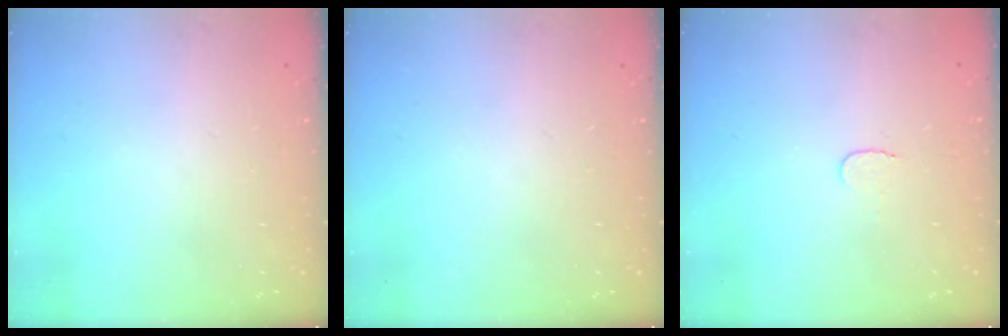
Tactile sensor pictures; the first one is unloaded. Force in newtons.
{"total": 0.0}
{"total": 3.5, "press": 3.5, "slide": 0.4}